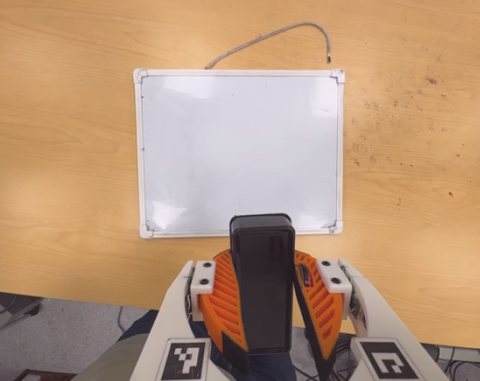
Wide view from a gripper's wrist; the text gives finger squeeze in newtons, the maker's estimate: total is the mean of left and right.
{"total": 11.2, "left": 10.8, "right": 11.5}